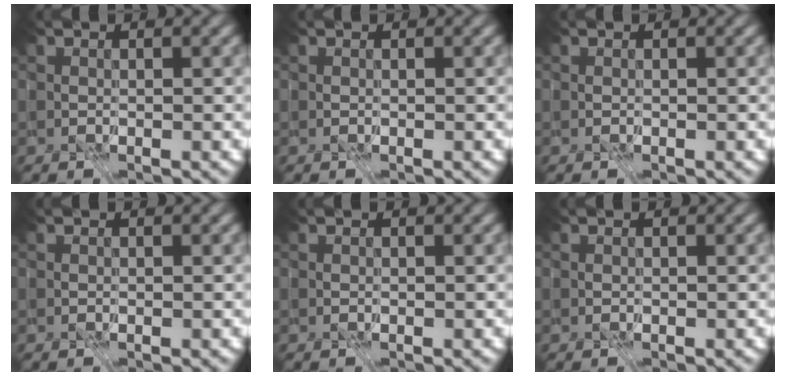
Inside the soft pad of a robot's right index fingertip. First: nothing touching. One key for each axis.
{"total": 0.0}
{"total": 0.0}
{"total": 0.0}
{"total": 0.0}
{"total": 0.0}